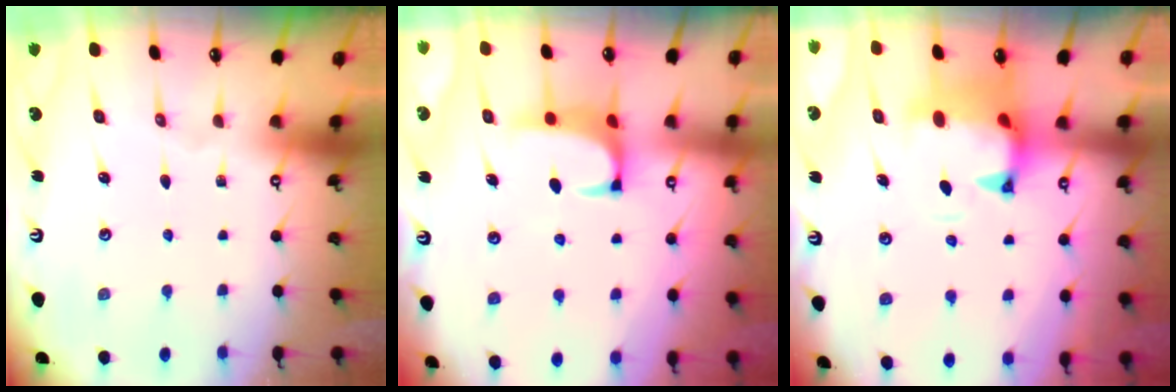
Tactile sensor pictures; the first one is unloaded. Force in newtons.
{"total": 1.2, "press": 1.1, "slide": 0.5}
{"total": 1.5, "press": 1.1, "slide": 1.1}